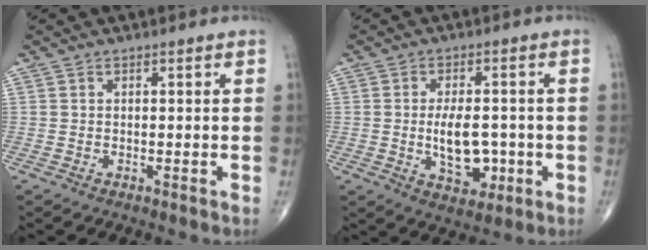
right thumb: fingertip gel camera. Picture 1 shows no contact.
{"total": 8.8, "force": [-1.3, 5.0, 7.1], "torque": [-0.093, 0.005, -0.010]}